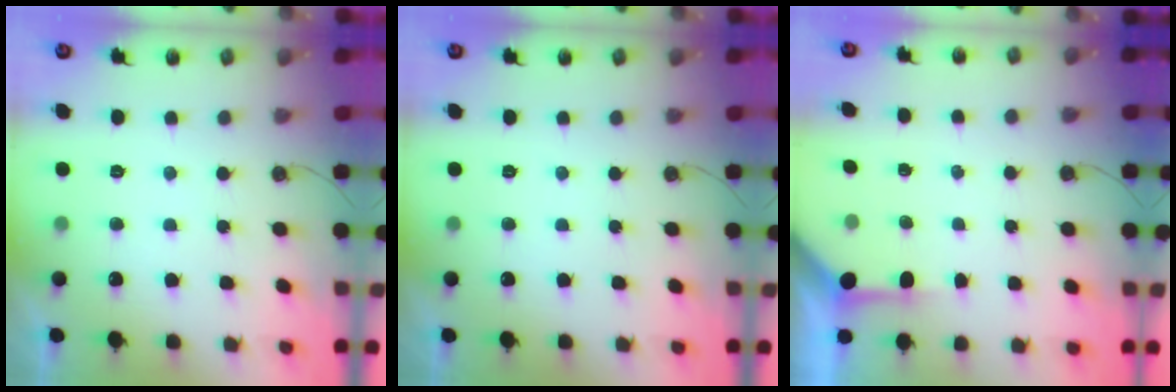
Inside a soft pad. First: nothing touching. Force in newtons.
{"total": 0.0}
{"total": 3.2, "press": 3.2, "slide": 0.3}